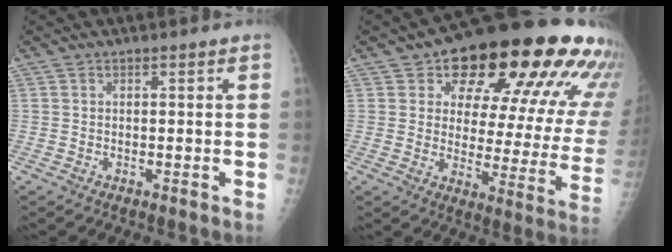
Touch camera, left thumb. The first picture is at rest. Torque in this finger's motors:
{"motor_torque": [0.82, 1.00, 1.47, -1.30, 0.06]}